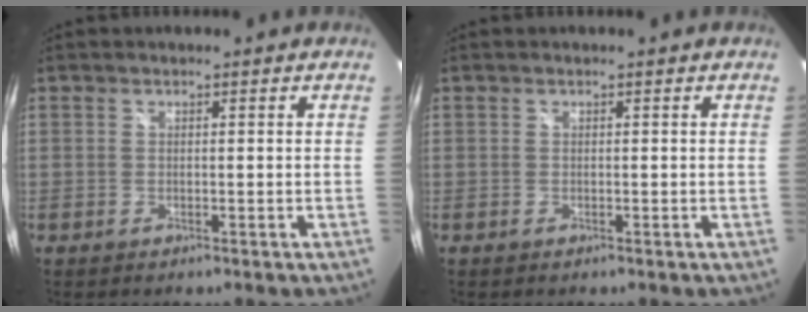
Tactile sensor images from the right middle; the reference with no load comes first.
{"total": 0.0}